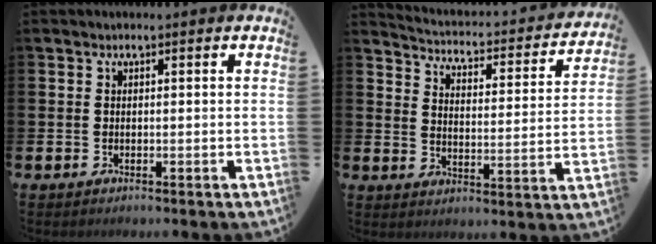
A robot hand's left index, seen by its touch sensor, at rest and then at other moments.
{"total": 3.1, "force": [2.9, 0.8, 0.6], "torque": [-0.031, -0.037, 0.037]}